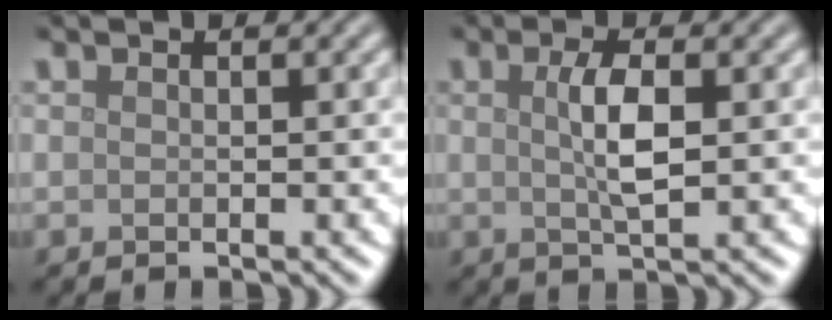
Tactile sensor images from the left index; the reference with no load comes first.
{"total": 3.2, "force": [0.5, 0.7, 3.1], "torque": [-0.063, 0.004, 0.008]}